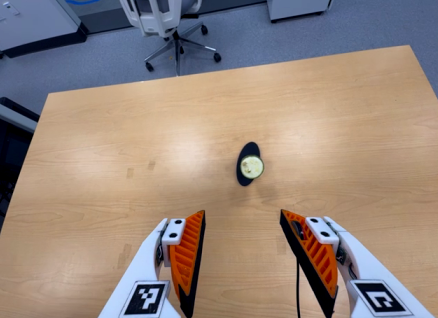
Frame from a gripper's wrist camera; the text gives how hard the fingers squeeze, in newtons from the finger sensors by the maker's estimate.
{"total": 0.0}